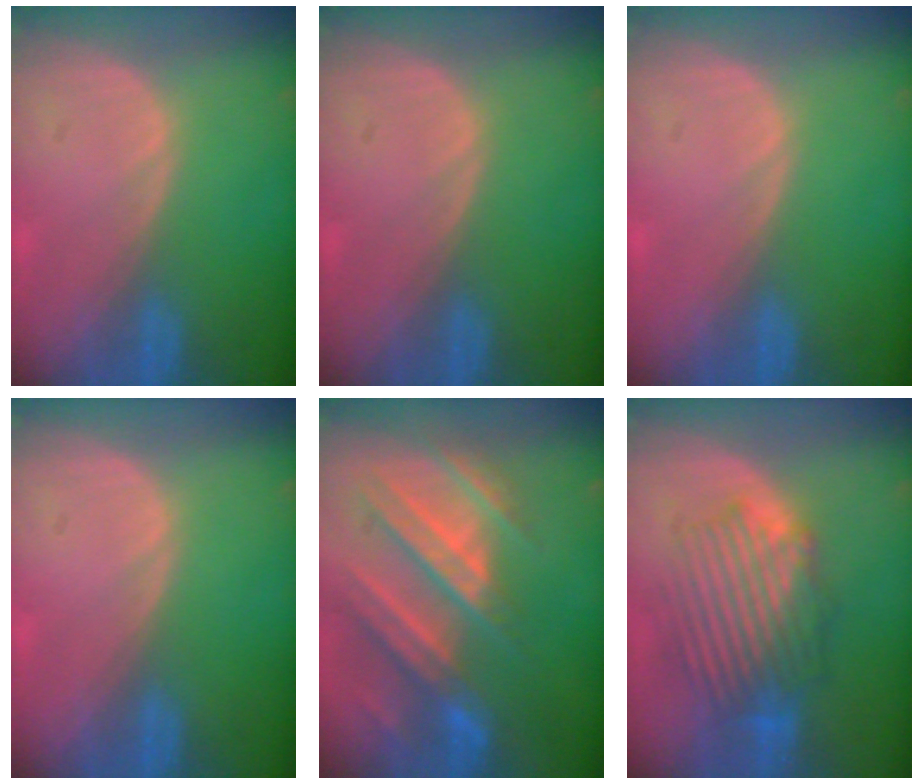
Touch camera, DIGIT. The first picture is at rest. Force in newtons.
{"total": 0.0}
{"total": 0.0}
{"total": 0.0}
{"total": 10.9, "press": 9.7, "slide": 4.9}
{"total": 8.8, "press": 8.5, "slide": 2.3}